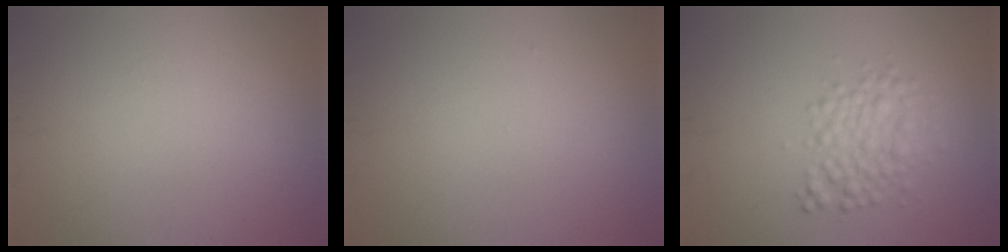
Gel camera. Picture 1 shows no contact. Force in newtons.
{"total": 0.0}
{"total": 3.3, "press": 3.3, "slide": 0.1}